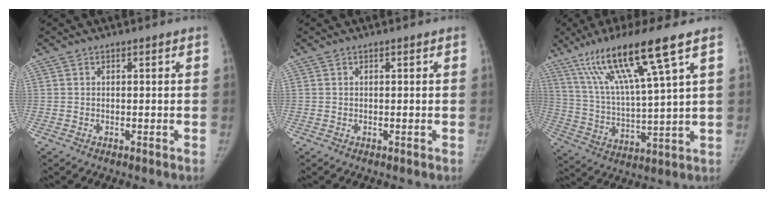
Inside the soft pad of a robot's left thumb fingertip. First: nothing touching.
{"total": 0.0}
{"total": 17.5, "force": [10.1, 1.1, 14.3], "torque": [-0.271, -0.033, 0.188]}